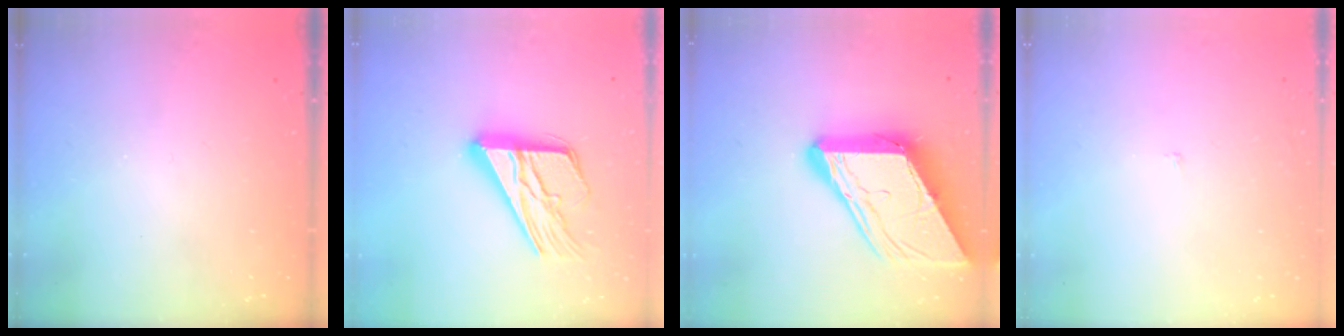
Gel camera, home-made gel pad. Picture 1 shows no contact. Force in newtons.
{"total": 20.0, "press": 20.0, "slide": 1.8}
{"total": 17.5, "press": 17.4, "slide": 1.7}
{"total": 2.2, "press": 2.2, "slide": 0.2}